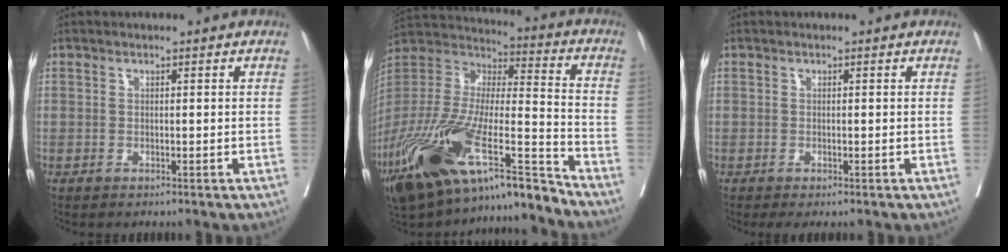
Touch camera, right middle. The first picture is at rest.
{"total": 25.0, "force": [-17.3, 4.0, 17.5], "torque": [-0.341, -0.036, -0.312]}
{"total": 1.2, "force": [-0.9, 0.4, 0.7], "torque": [-0.009, -0.005, -0.011]}